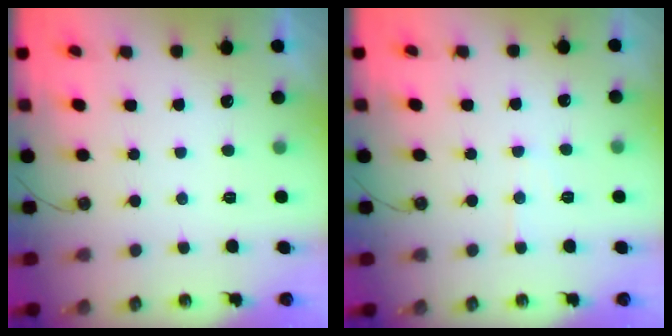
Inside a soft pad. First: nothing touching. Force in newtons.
{"total": 5.6, "press": 5.6, "slide": 0.8}